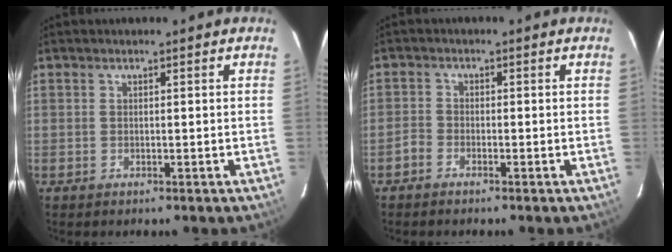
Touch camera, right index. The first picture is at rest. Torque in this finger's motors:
{"motor_torque": [0.01, -0.03, -0.37, -0.21]}